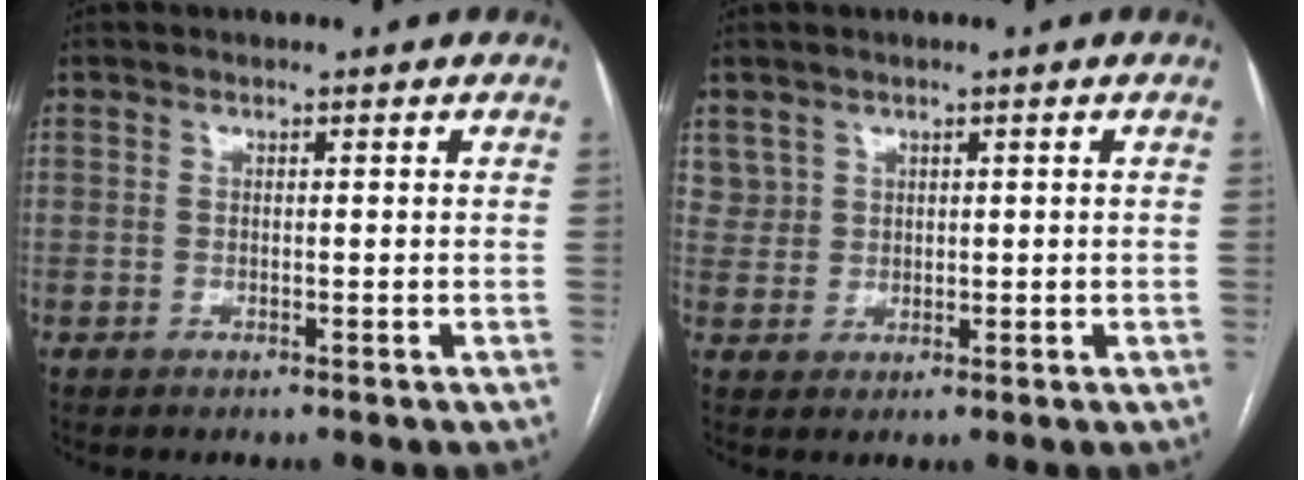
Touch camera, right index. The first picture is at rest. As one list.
[{"total": 3.0, "force": [1.7, 2.4, -0.1], "torque": [0.012, 0.006, 0.032]}]